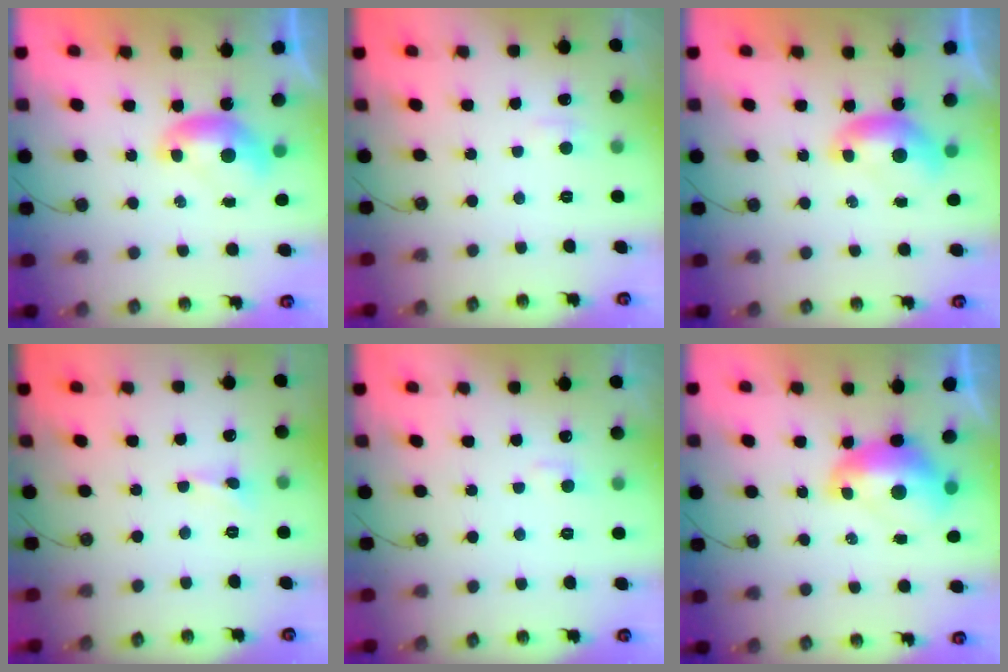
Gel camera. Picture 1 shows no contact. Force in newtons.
{"total": 2.3, "press": 2.3, "slide": 0.4}
{"total": 0.0}
{"total": 0.8, "press": 0.8, "slide": 0.2}
{"total": 2.7, "press": 2.6, "slide": 0.5}
{"total": 2.7, "press": 2.7, "slide": 0.7}